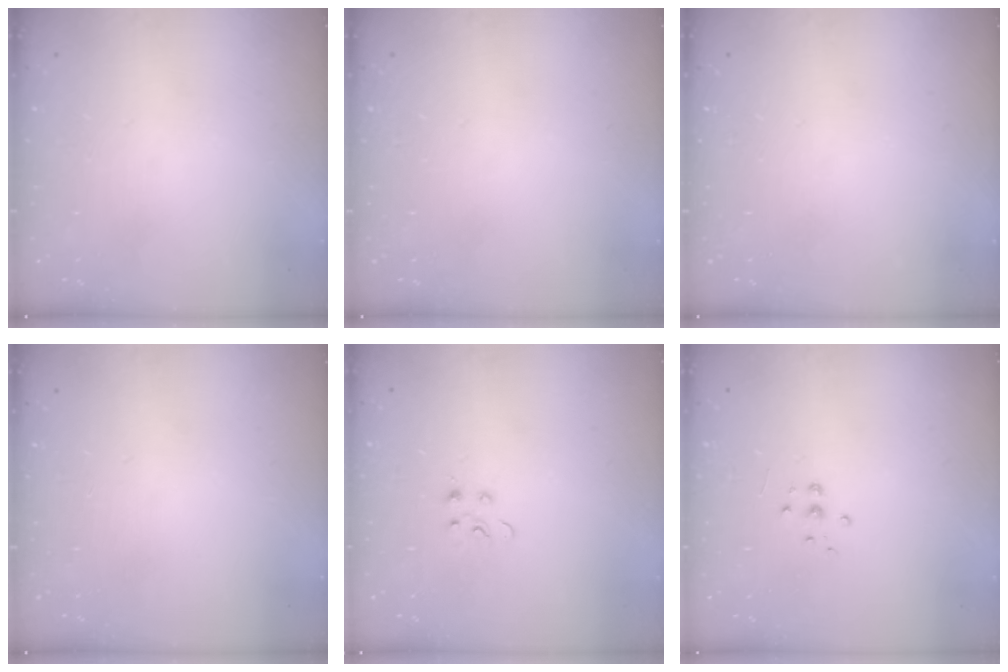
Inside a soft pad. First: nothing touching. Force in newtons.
{"total": 0.0}
{"total": 0.0}
{"total": 0.0}
{"total": 2.9, "press": 2.9, "slide": 0.4}
{"total": 5.3, "press": 5.3, "slide": 0.5}